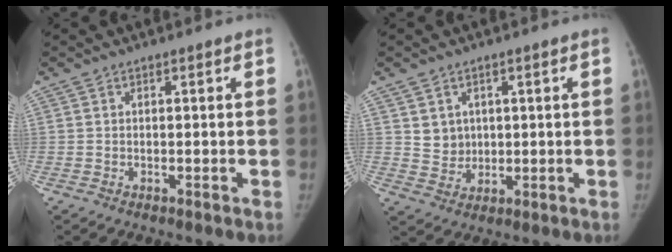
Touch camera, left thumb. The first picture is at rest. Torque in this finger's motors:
{"motor_torque": [0.02, 0.02, 0.08, -0.09, 0.01]}